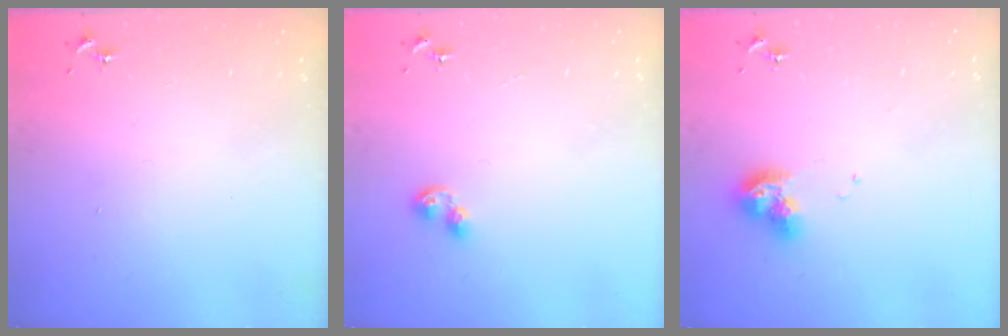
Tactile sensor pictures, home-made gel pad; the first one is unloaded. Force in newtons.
{"total": 6.0, "press": 6.0, "slide": 0.8}
{"total": 9.6, "press": 9.6, "slide": 0.6}